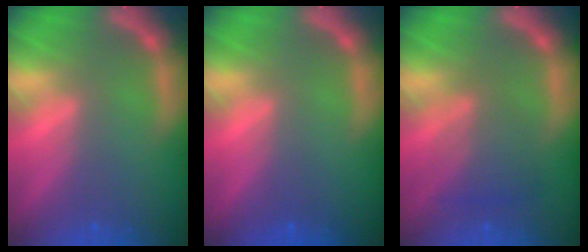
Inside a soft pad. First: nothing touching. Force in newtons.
{"total": 0.0}
{"total": 4.0}